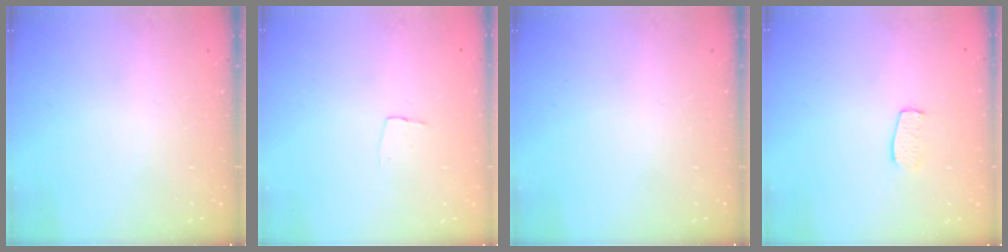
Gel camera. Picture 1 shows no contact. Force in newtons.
{"total": 3.4, "press": 3.4, "slide": 0.2}
{"total": 0.0}
{"total": 5.9, "press": 5.9, "slide": 0.3}